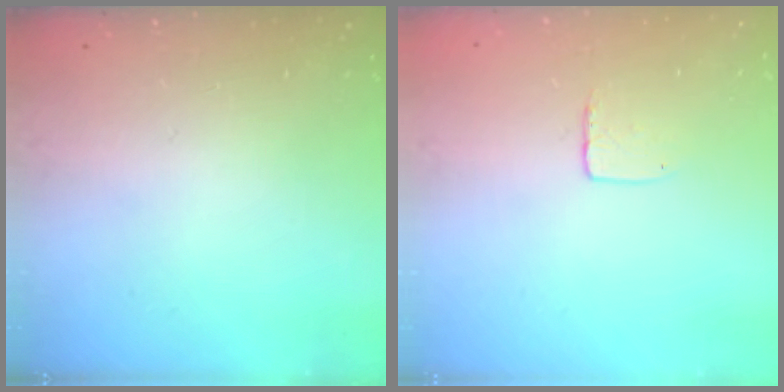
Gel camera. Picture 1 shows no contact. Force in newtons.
{"total": 3.7, "press": 3.7, "slide": 0.3}